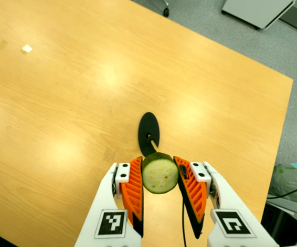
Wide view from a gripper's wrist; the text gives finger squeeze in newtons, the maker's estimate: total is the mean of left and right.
{"total": 12.0, "left": 11.1, "right": 12.9}